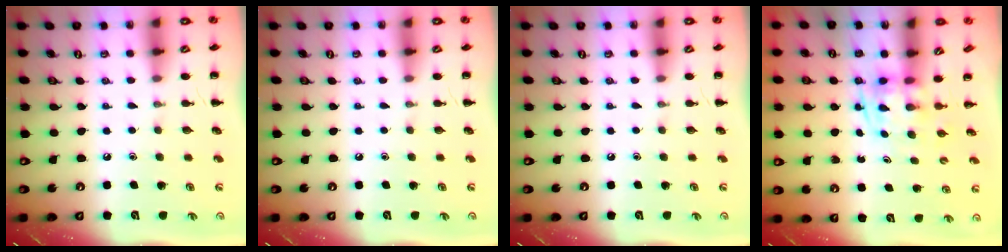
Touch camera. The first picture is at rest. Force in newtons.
{"total": 0.0}
{"total": 0.0}
{"total": 3.2, "press": 3.2, "slide": 0.3}